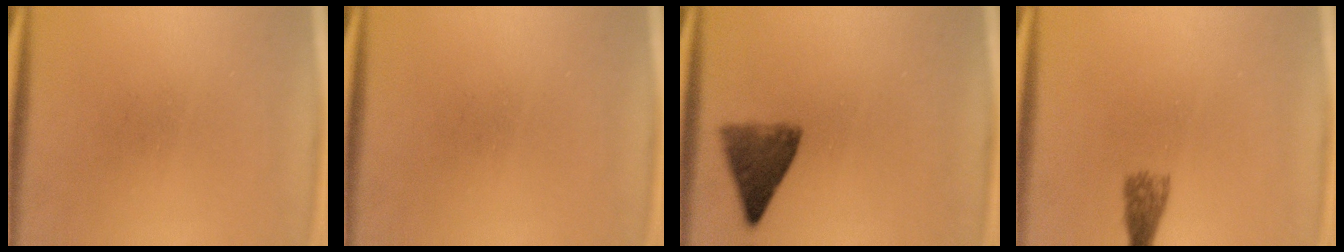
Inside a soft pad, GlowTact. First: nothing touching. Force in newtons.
{"total": 0.0}
{"total": 6.0}
{"total": 2.7}